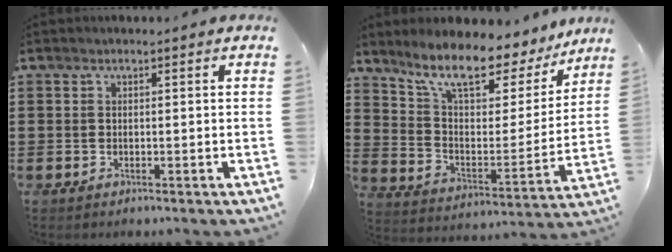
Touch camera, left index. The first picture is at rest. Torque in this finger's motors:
{"motor_torque": [2.14, 0.00, 0.66, 0.21]}